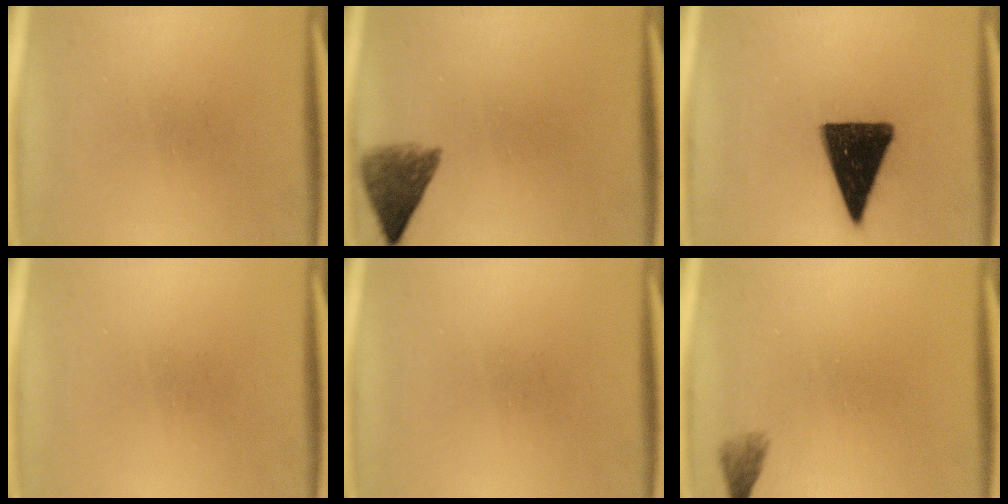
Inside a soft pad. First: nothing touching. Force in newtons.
{"total": 5.3}
{"total": 15.2}
{"total": 0.0}
{"total": 0.0}
{"total": 1.5}